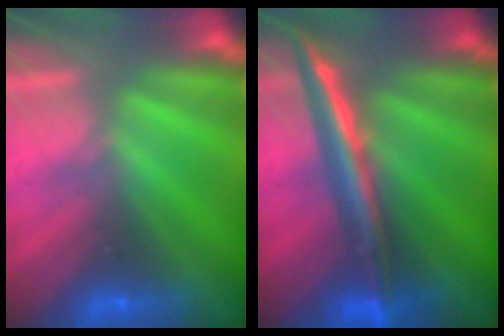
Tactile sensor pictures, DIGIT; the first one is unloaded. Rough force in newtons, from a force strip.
{"total": 2.8}